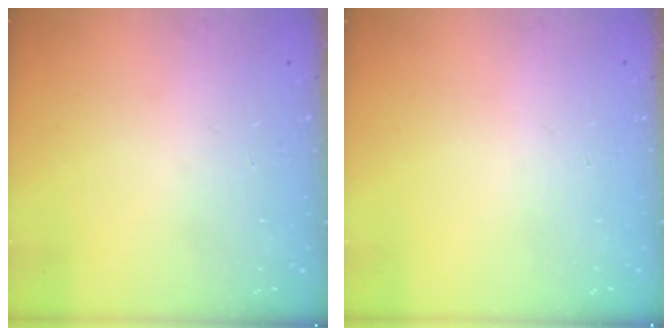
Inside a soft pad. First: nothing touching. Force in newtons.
{"total": 0.0}